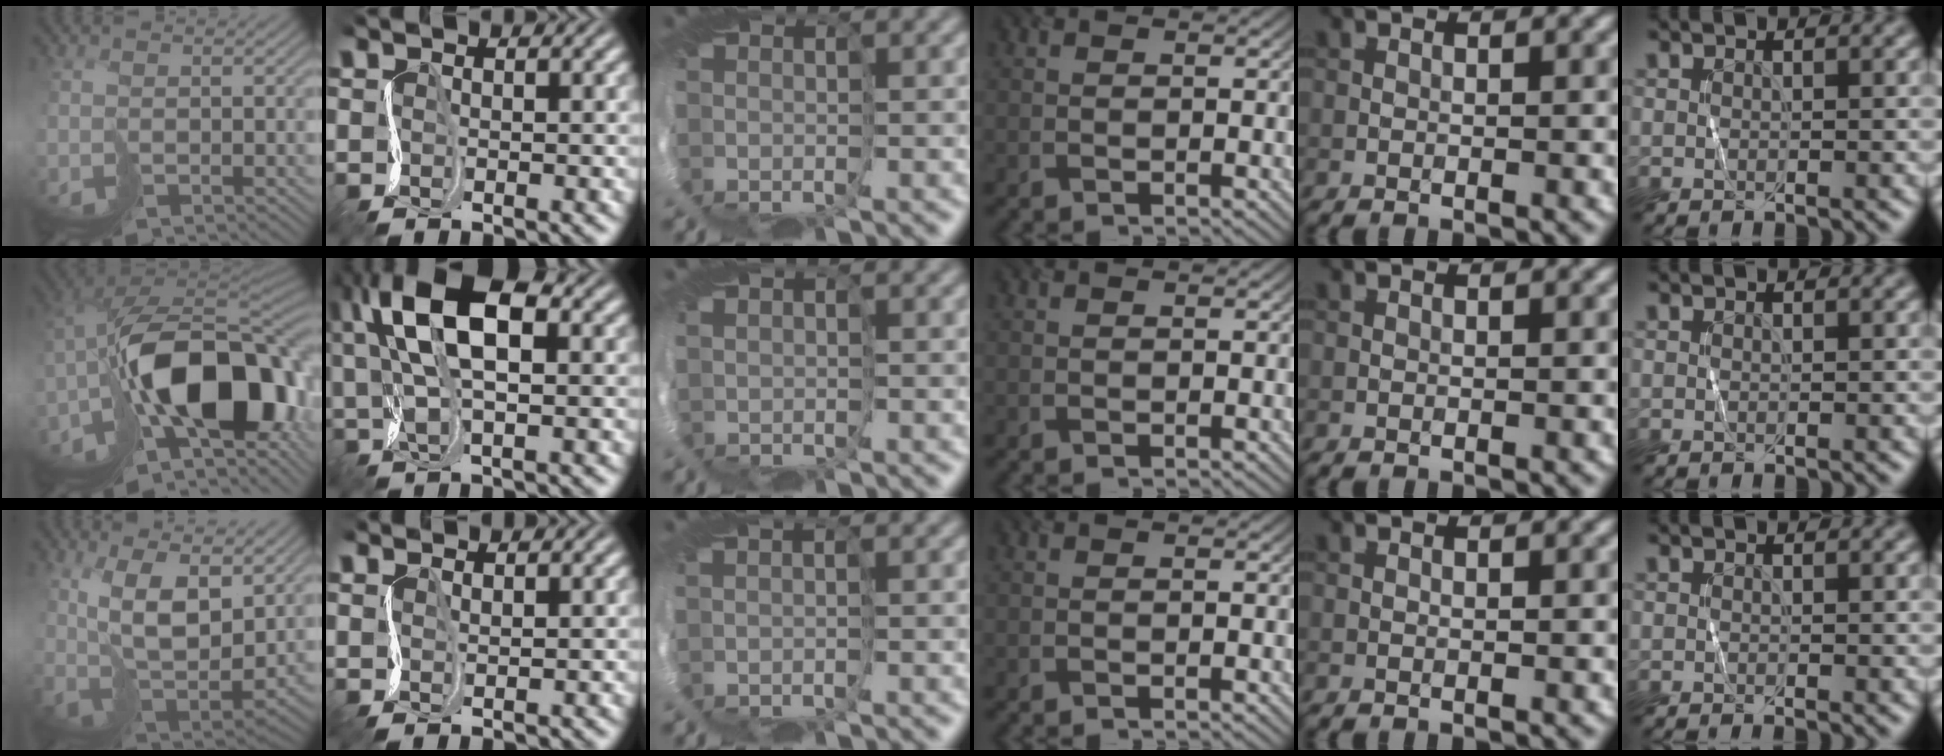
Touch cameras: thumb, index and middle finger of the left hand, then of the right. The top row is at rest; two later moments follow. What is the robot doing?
{"motion": "cut", "object": "wrapping paper"}